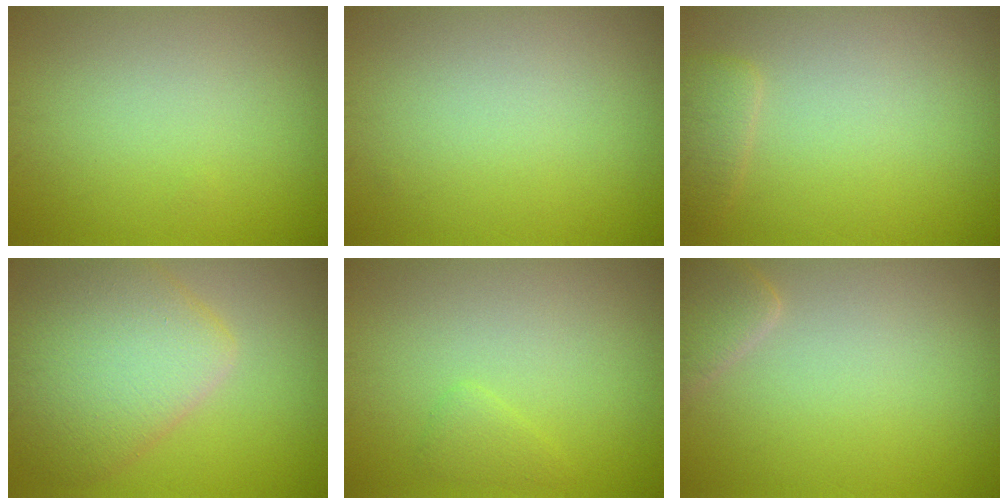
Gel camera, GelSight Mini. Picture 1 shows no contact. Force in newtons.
{"total": 0.0}
{"total": 1.6, "press": 1.6, "slide": 0.2}
{"total": 7.8, "press": 7.8, "slide": 0.6}
{"total": 1.1, "press": 1.1, "slide": 0.1}
{"total": 2.2, "press": 2.2, "slide": 0.1}